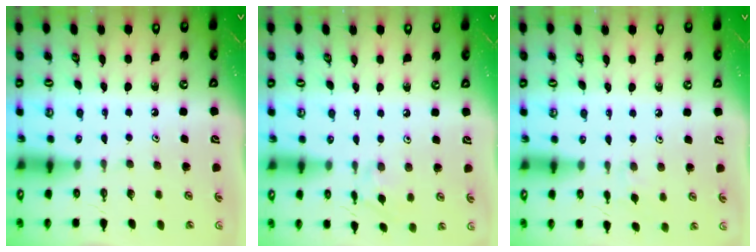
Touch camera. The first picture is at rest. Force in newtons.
{"total": 4.3, "press": 4.3, "slide": 0.2}
{"total": 2.4, "press": 2.3, "slide": 0.5}